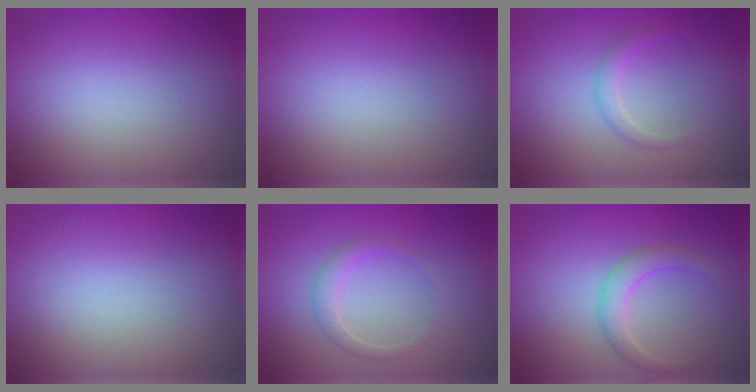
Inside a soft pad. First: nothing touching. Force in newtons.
{"total": 0.0}
{"total": 1.3, "press": 1.3, "slide": 0.0}
{"total": 0.0}
{"total": 1.6, "press": 1.6, "slide": 0.1}
{"total": 2.3, "press": 2.3, "slide": 0.0}